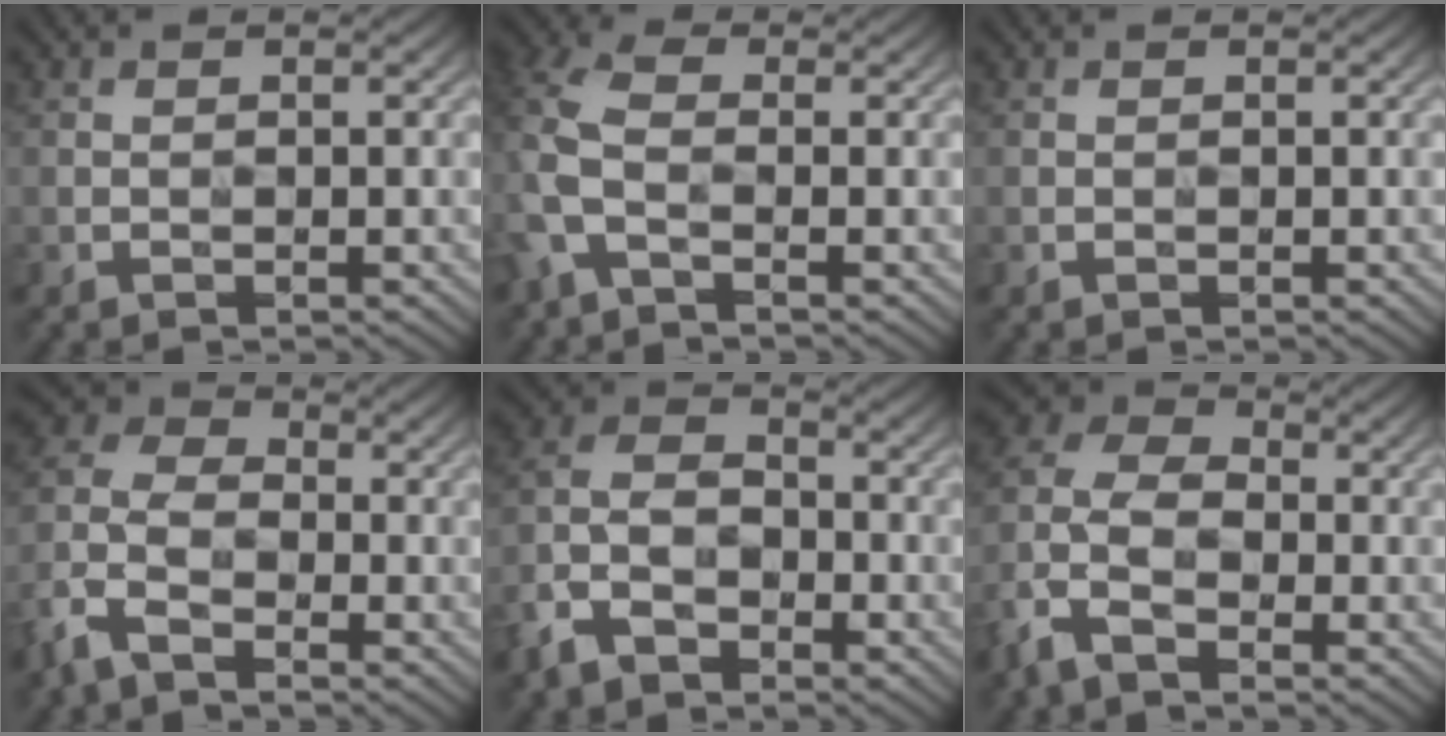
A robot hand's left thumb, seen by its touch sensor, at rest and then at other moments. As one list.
[{"total": 5.0, "force": [-0.5, 2.6, 4.2], "torque": [-0.110, 0.012, -0.024]}, {"total": 0.0}, {"total": 8.2, "force": [-4.5, 4.7, 4.9], "torque": [-0.135, -0.012, -0.106]}, {"total": 7.7, "force": [-4.7, 4.5, 4.1], "torque": [-0.102, -0.006, -0.107]}, {"total": 9.0, "force": [-4.4, 5.3, 5.7], "torque": [-0.155, -0.011, -0.106]}]